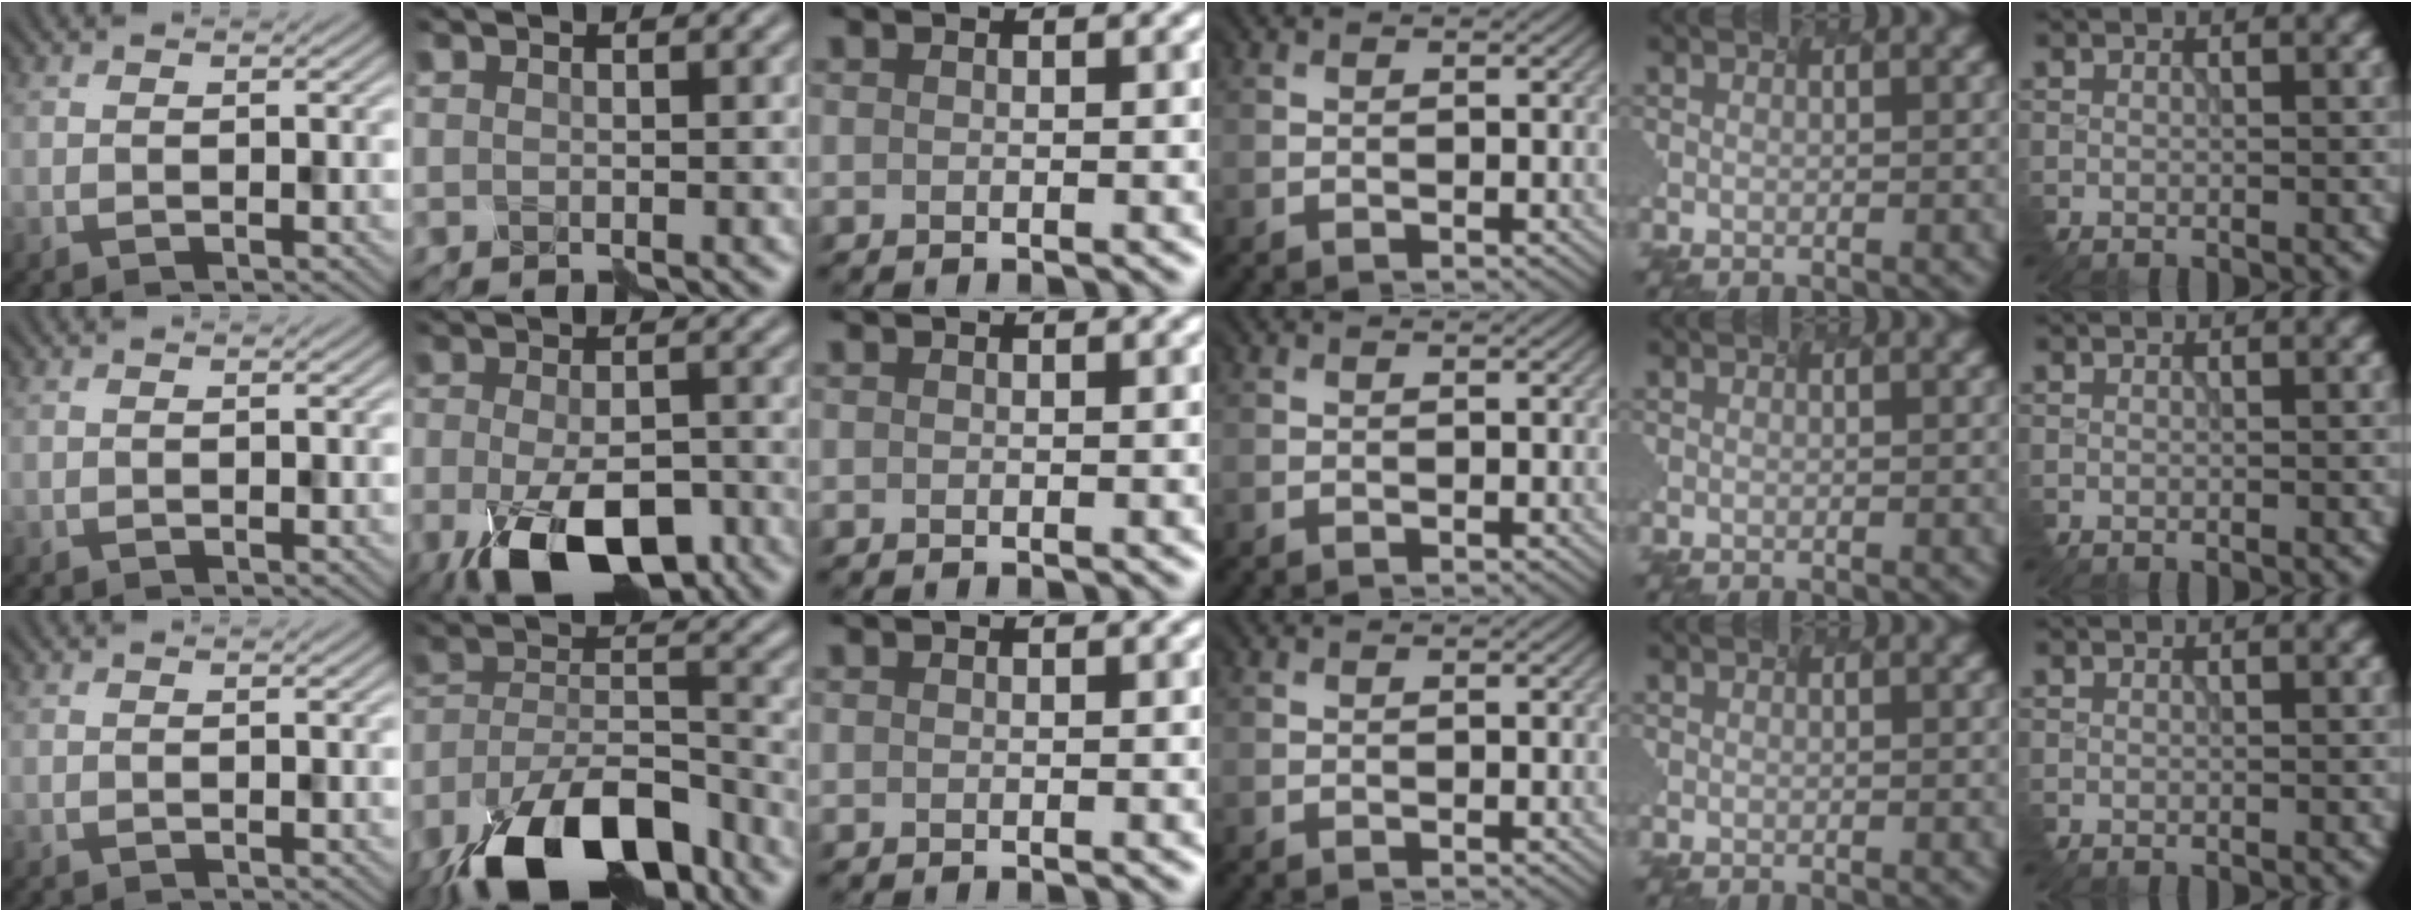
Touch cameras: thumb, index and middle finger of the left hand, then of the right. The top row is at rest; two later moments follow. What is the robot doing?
{"motion": "disassemble", "object": "velcro strap"}